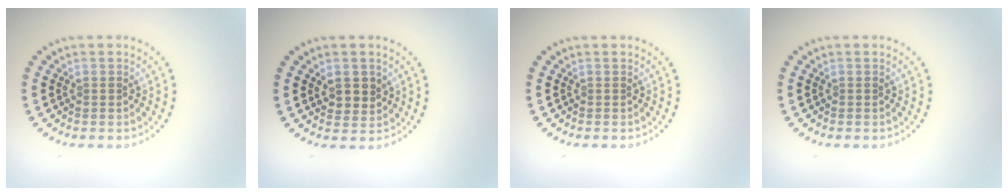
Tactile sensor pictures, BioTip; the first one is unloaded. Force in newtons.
{"total": 2.2, "press": 2.1, "slide": 0.7}
{"total": 0.0}
{"total": 0.0}